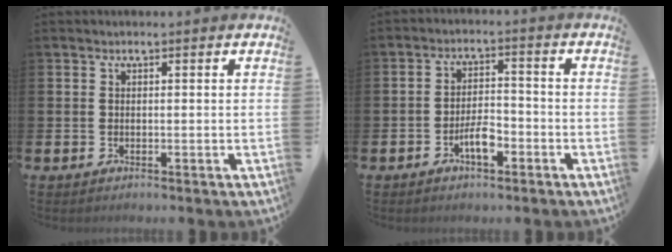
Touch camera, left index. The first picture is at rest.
{"total": 4.1, "force": [-2.1, 1.6, 3.1], "torque": [-0.046, 0.006, -0.041]}